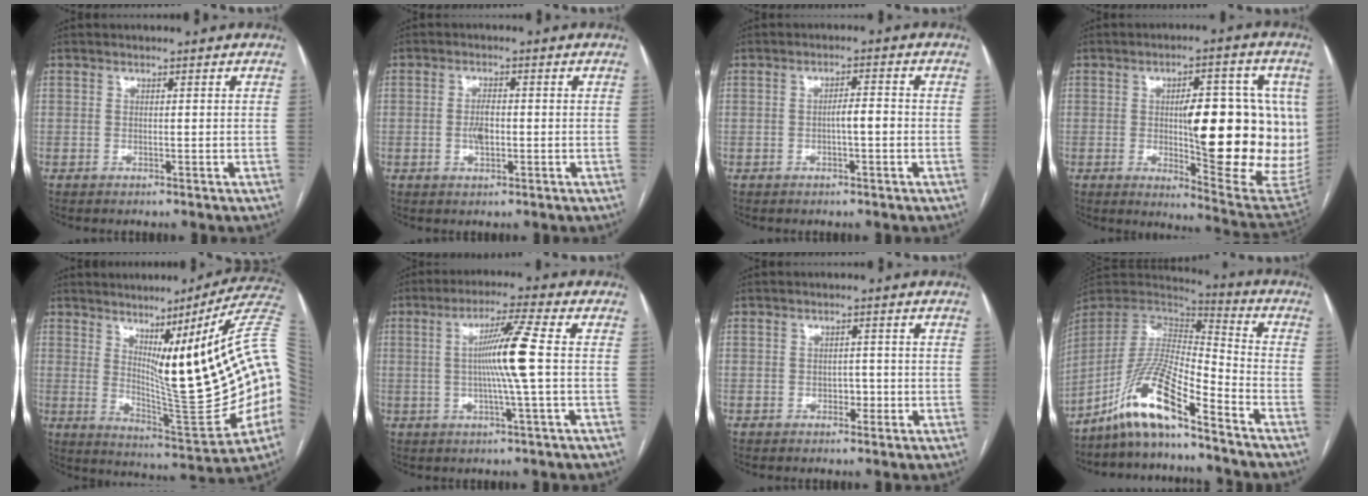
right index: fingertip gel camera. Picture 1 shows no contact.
{"total": 2.9, "force": [-0.5, 1.2, 2.6], "torque": [-0.053, 0.002, -0.007]}
{"total": 2.7, "force": [-0.6, 0.5, 2.6], "torque": [-0.041, 0.004, -0.011]}
{"total": 19.6, "force": [0.3, 4.8, 19.0], "torque": [-0.205, 0.012, 0.019]}
{"total": 21.4, "force": [2.4, 0.9, 21.2], "torque": [-0.262, -0.009, 0.033]}
{"total": 8.5, "force": [0.1, -1.5, 8.4], "torque": [-0.155, 0.000, 0.002]}
{"total": 1.6, "force": [-0.6, 1.1, 1.1], "torque": [-0.013, 0.004, -0.007]}
{"total": 13.4, "force": [-9.8, 1.5, 9.0], "torque": [-0.183, 0.005, -0.182]}